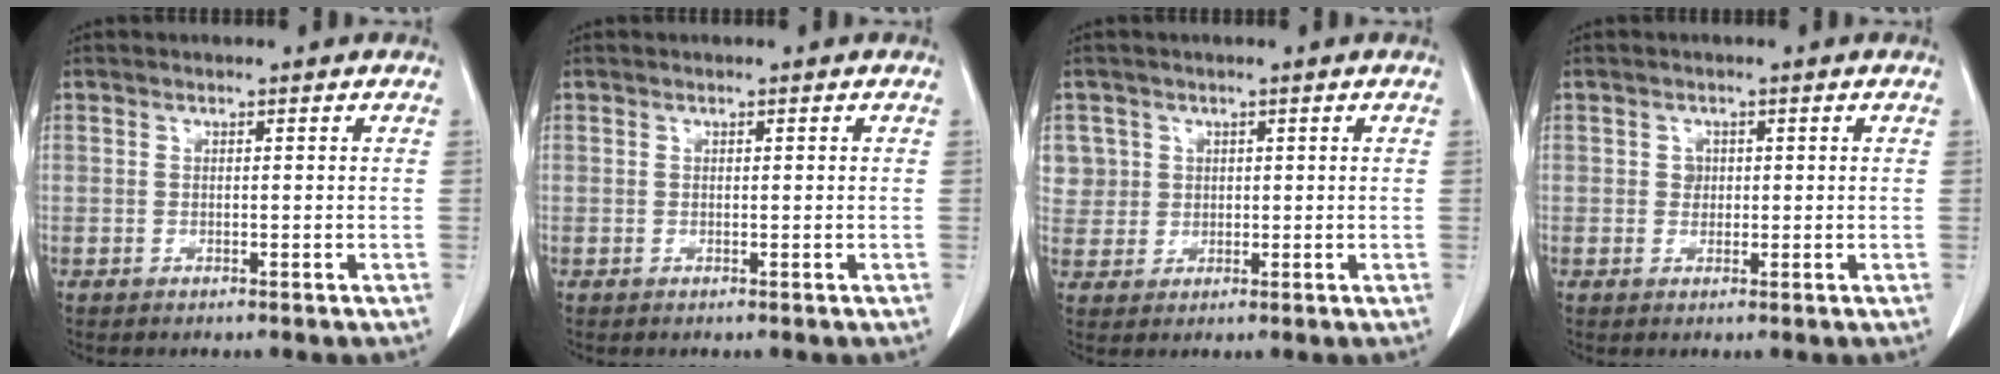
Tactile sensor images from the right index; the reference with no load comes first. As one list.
[{"total": 0.0}, {"total": 4.7, "force": [1.6, 4.4, -0.1], "torque": [0.018, 0.008, 0.035]}, {"total": 1.5, "force": [0.3, 1.3, 0.6], "torque": [-0.008, 0.000, 0.005]}]